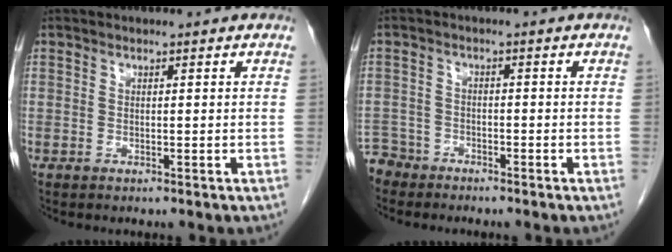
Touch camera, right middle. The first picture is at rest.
{"total": 4.3, "force": [-3.9, 1.8, -0.7], "torque": [0.013, -0.003, -0.080]}